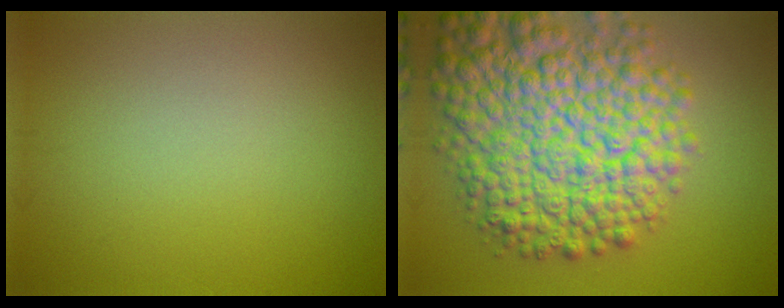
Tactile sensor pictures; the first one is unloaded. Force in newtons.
{"total": 12.3, "press": 12.3, "slide": 0.5}